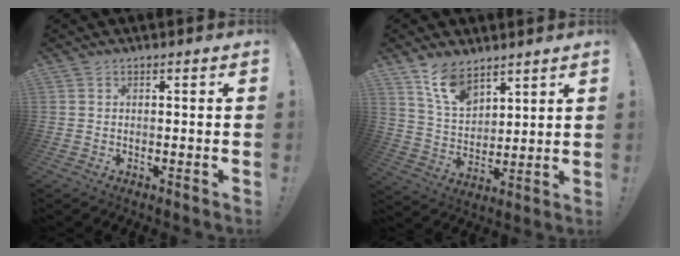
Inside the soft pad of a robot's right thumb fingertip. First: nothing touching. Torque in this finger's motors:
{"motor_torque": [0.68, 2.35, 0.31, -0.11, 0.02]}